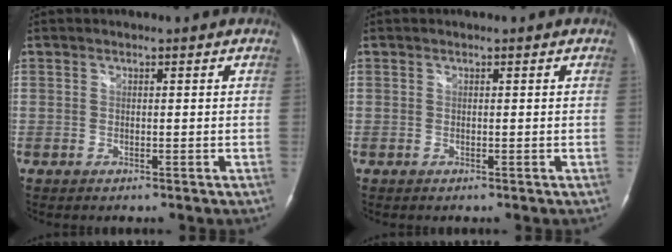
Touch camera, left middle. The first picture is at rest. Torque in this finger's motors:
{"motor_torque": [0.00, 0.00, 0.01, 0.00]}